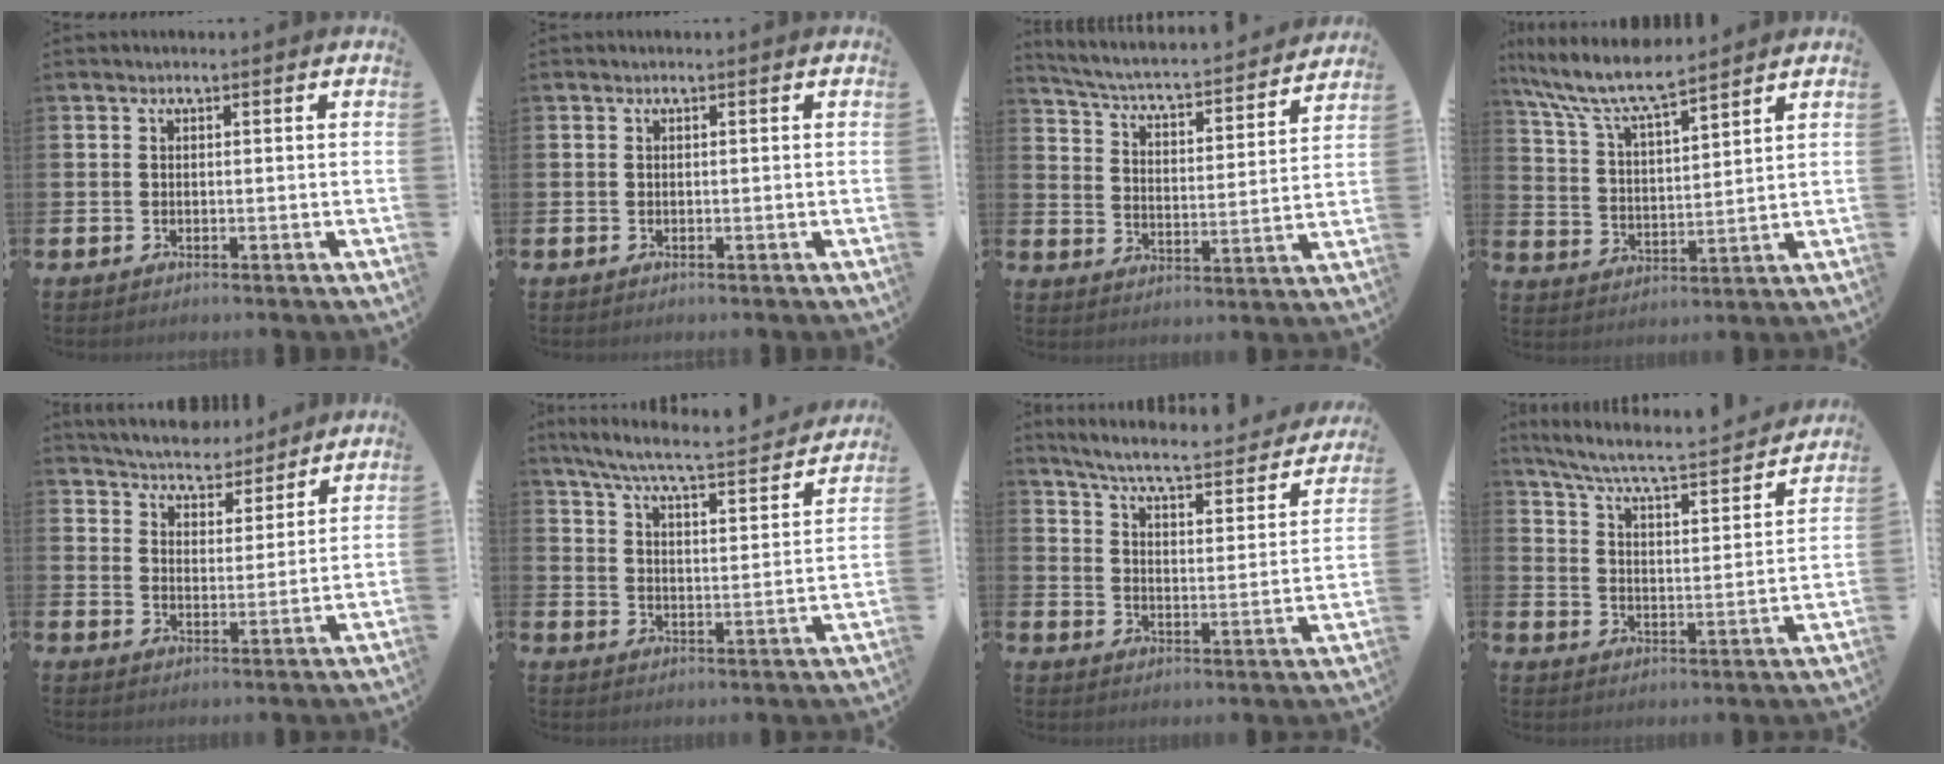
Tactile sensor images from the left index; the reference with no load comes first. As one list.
[{"total": 0.0}, {"total": 4.8, "force": [4.4, 0.6, 1.6], "torque": [-0.060, -0.044, 0.067]}, {"total": 9.0, "force": [8.0, 1.4, 3.8], "torque": [-0.107, -0.038, 0.142]}, {"total": 5.4, "force": [5.2, 1.2, 0.1], "torque": [-0.026, -0.042, 0.091]}, {"total": 6.8, "force": [6.0, 0.3, 3.1], "torque": [-0.087, -0.043, 0.098]}, {"total": 6.1, "force": [5.5, 0.6, 2.6], "torque": [-0.080, -0.043, 0.087]}, {"total": 6.3, "force": [5.8, 0.6, 2.6], "torque": [-0.081, -0.046, 0.092]}]